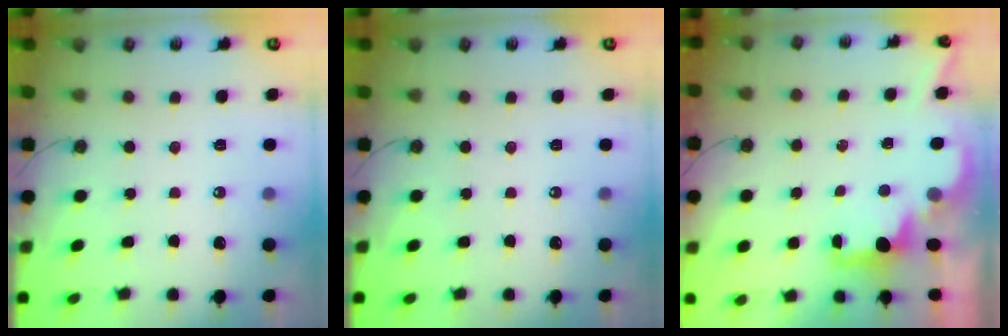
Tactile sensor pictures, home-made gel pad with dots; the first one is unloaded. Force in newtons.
{"total": 0.0}
{"total": 2.2, "press": 2.1, "slide": 0.8}